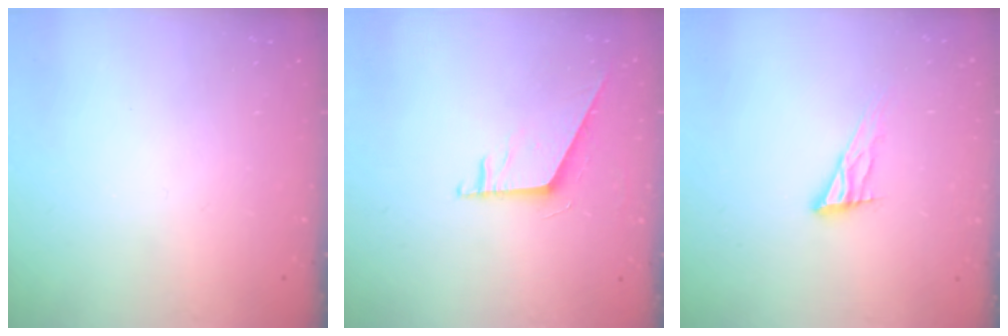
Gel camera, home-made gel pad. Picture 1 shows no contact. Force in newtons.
{"total": 5.4, "press": 5.4, "slide": 0.5}
{"total": 9.2, "press": 9.1, "slide": 0.7}